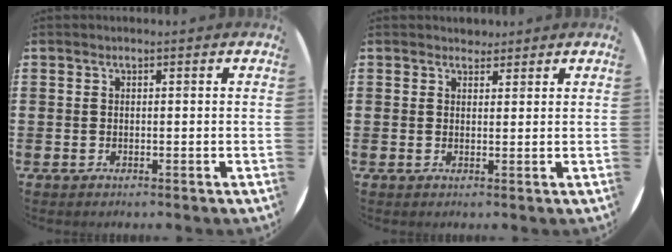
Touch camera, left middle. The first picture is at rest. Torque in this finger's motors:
{"motor_torque": [0.19, -0.14, 0.00, 0.00]}